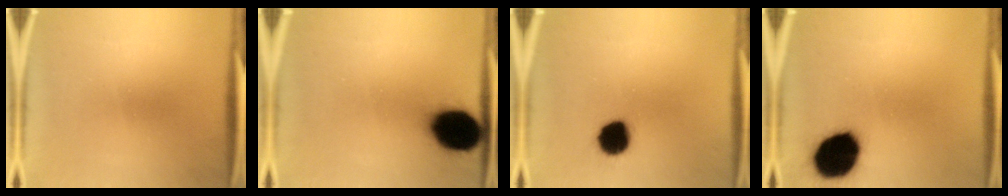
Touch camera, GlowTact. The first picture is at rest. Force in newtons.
{"total": 17.1}
{"total": 10.1}
{"total": 18.5}